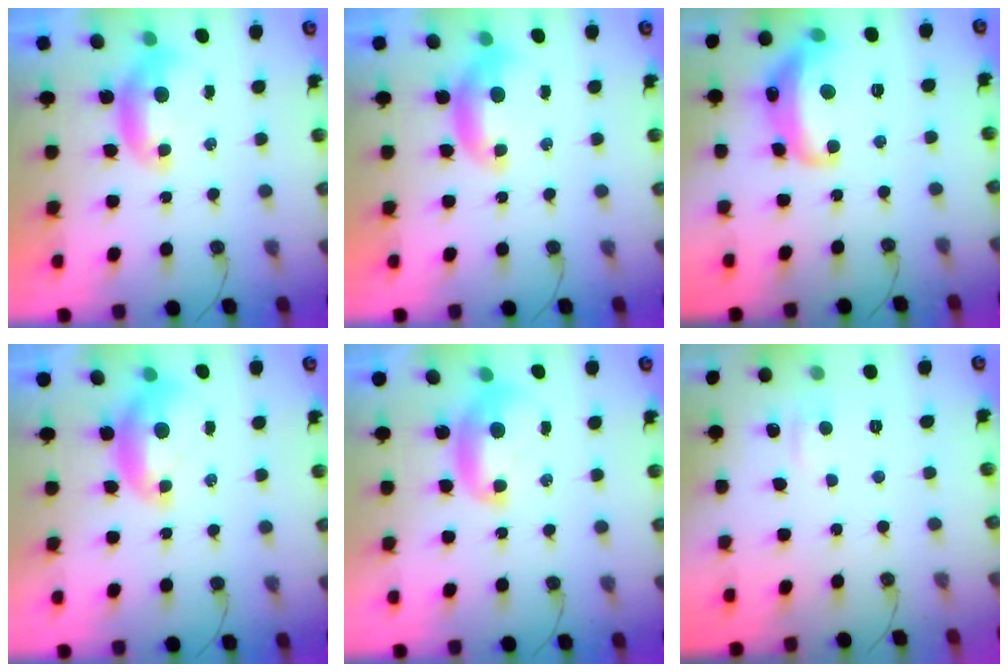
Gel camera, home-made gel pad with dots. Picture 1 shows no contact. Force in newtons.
{"total": 0.0}
{"total": 8.5, "press": 8.4, "slide": 0.8}
{"total": 1.6, "press": 1.6, "slide": 0.4}
{"total": 1.9, "press": 1.9, "slide": 0.2}
{"total": 2.7, "press": 2.7, "slide": 0.5}